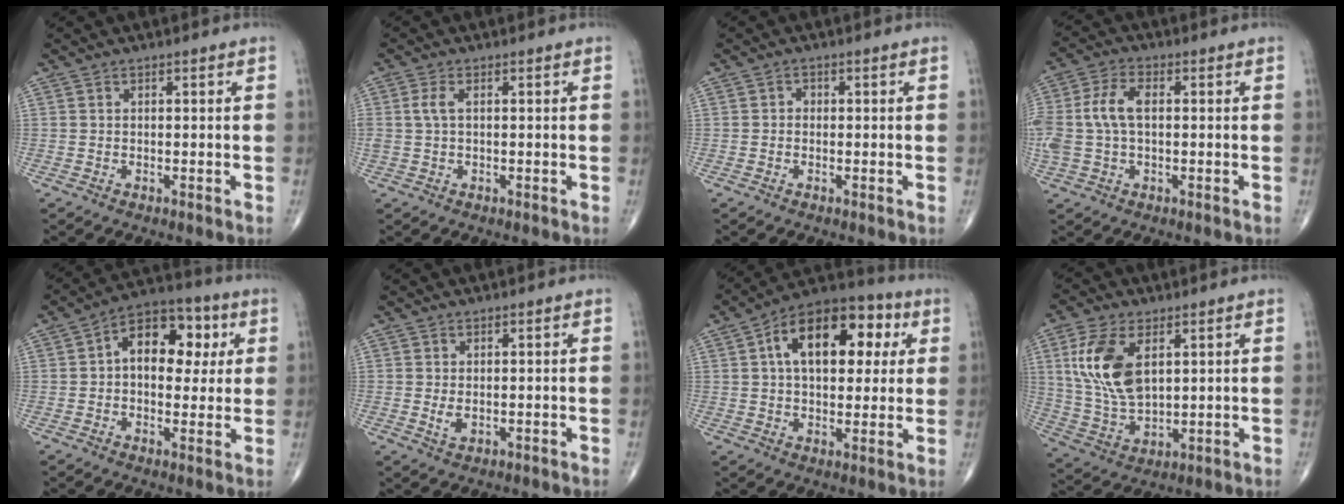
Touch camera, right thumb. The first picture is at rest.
{"total": 2.7, "force": [0.5, 1.3, 2.3], "torque": [-0.064, 0.009, 0.011]}
{"total": 0.9, "force": [-0.1, 0.8, 0.4], "torque": [0.000, 0.003, -0.006]}
{"total": 9.6, "force": [0.6, 5.5, 7.8], "torque": [-0.190, 0.021, 0.012]}
{"total": 13.1, "force": [2.6, 8.5, 9.7], "torque": [-0.103, 0.020, 0.030]}
{"total": 2.0, "force": [0.0, 1.2, 1.6], "torque": [-0.028, -0.006, 0.005]}
{"total": 18.4, "force": [5.1, 10.5, 14.3], "torque": [-0.183, 0.019, 0.069]}
{"total": 13.4, "force": [4.2, 7.2, 10.5], "torque": [-0.213, -0.014, 0.091]}